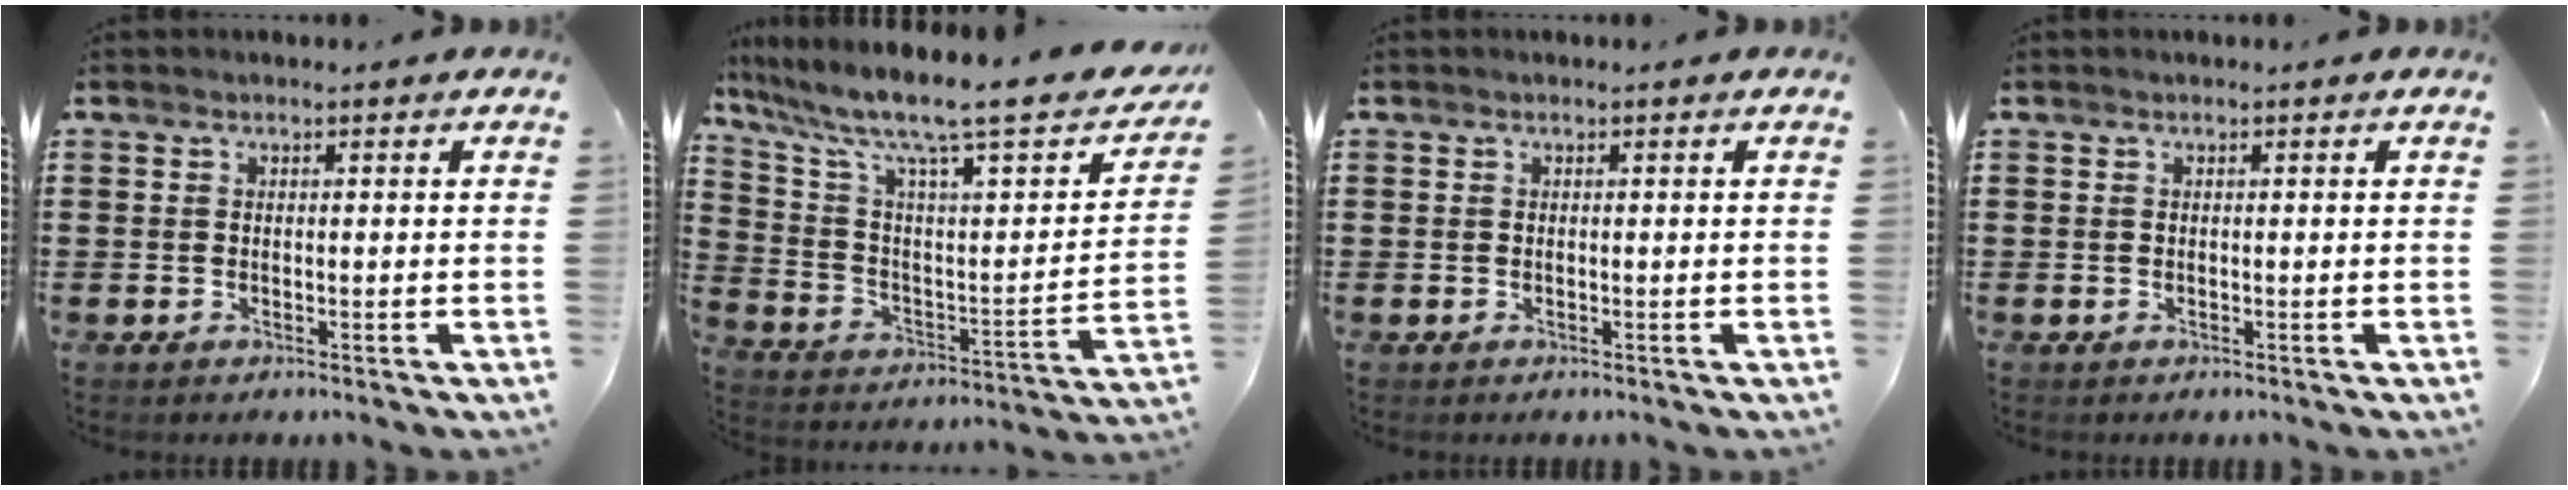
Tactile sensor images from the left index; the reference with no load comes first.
{"total": 10.5, "force": [7.8, 1.1, 6.9], "torque": [-0.151, -0.057, 0.115]}
{"total": 0.0}
{"total": 0.0}